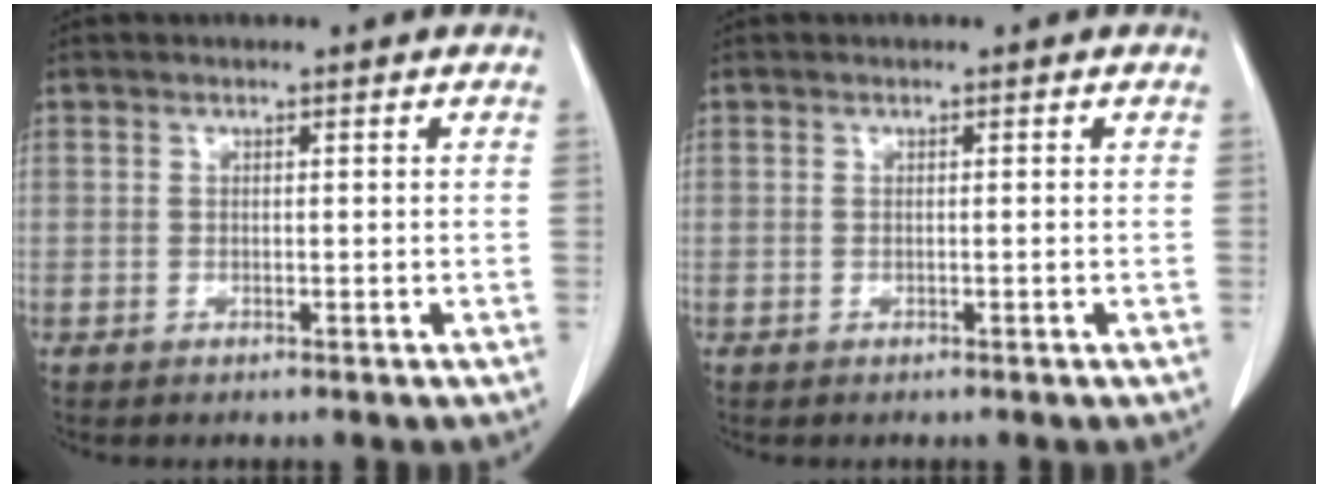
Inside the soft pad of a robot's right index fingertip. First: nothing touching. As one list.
[{"total": 0.0}]